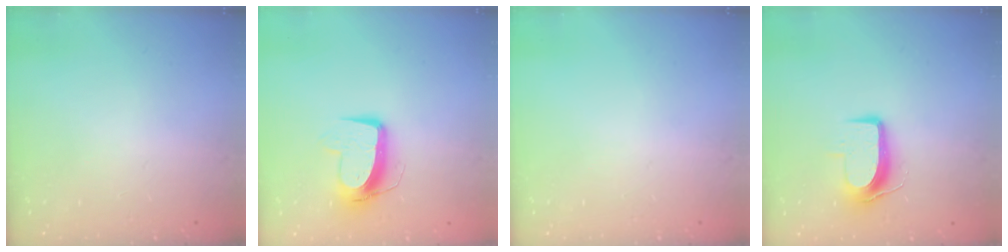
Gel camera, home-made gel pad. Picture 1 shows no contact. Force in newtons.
{"total": 10.8, "press": 10.8, "slide": 0.7}
{"total": 0.0}
{"total": 8.8, "press": 8.7, "slide": 1.0}